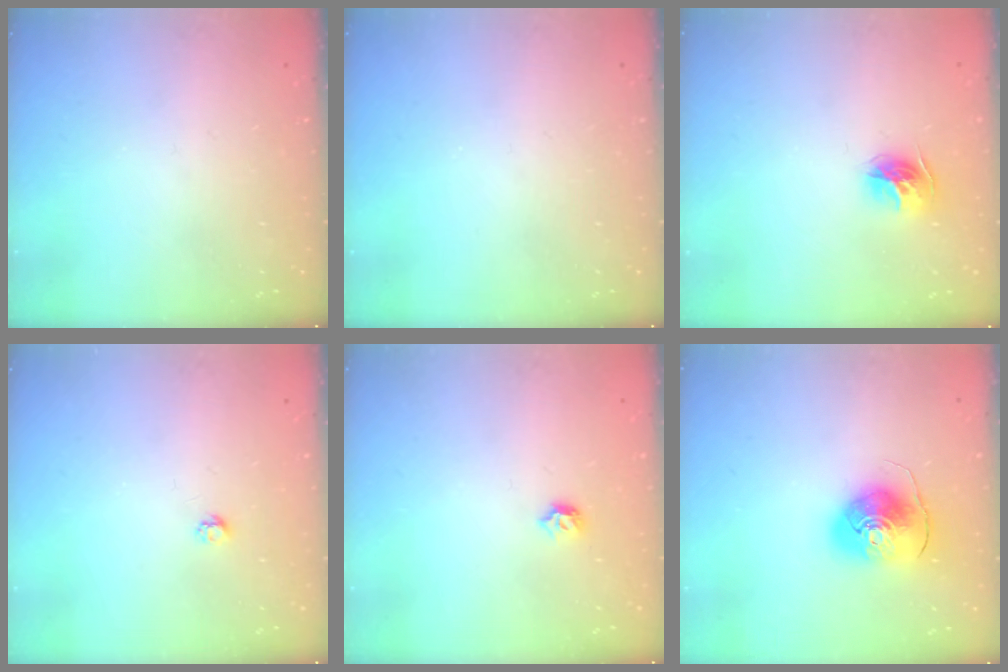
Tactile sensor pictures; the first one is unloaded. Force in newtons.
{"total": 0.0}
{"total": 10.3, "press": 10.3, "slide": 0.6}
{"total": 2.7, "press": 2.7, "slide": 0.4}
{"total": 4.8, "press": 4.7, "slide": 1.0}
{"total": 10.2, "press": 10.1, "slide": 1.5}